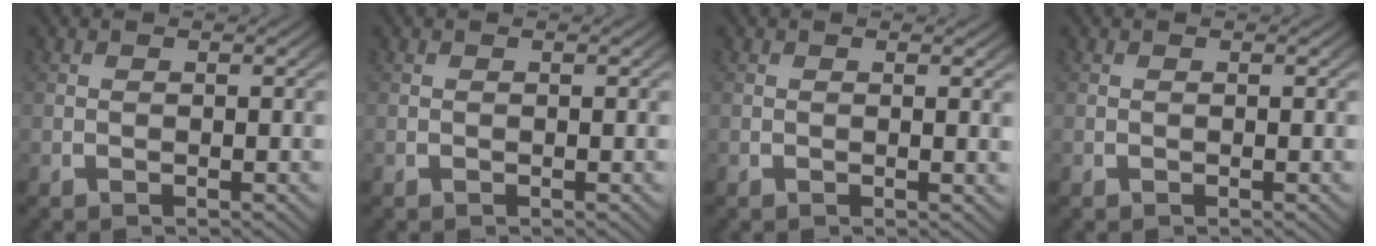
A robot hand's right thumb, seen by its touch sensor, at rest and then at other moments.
{"total": 0.0}
{"total": 0.6, "force": [0.4, 0.0, 0.5], "torque": [-0.009, -0.003, 0.005]}
{"total": 0.0}